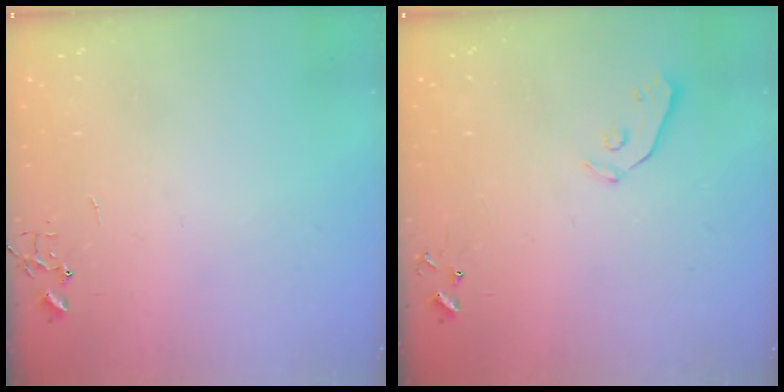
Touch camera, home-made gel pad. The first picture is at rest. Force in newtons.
{"total": 3.4, "press": 3.4, "slide": 0.5}